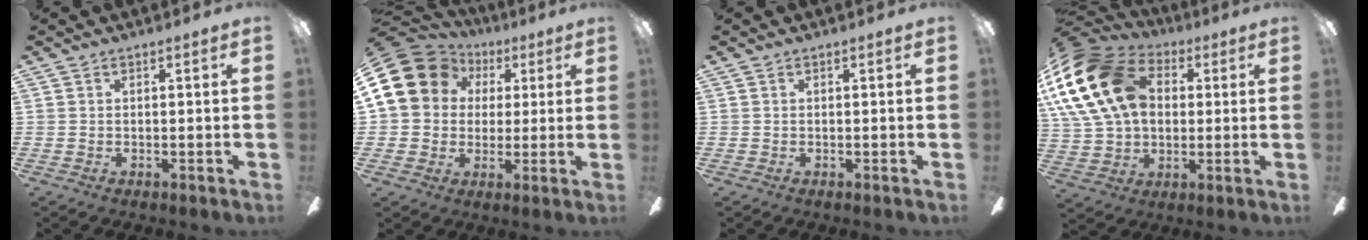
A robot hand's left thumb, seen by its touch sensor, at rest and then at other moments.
{"total": 15.5, "force": [4.4, 13.7, 5.9], "torque": [-0.119, -0.012, 0.088]}
{"total": 0.0}
{"total": 22.8, "force": [5.9, 16.7, 14.4], "torque": [-0.308, -0.005, 0.102]}